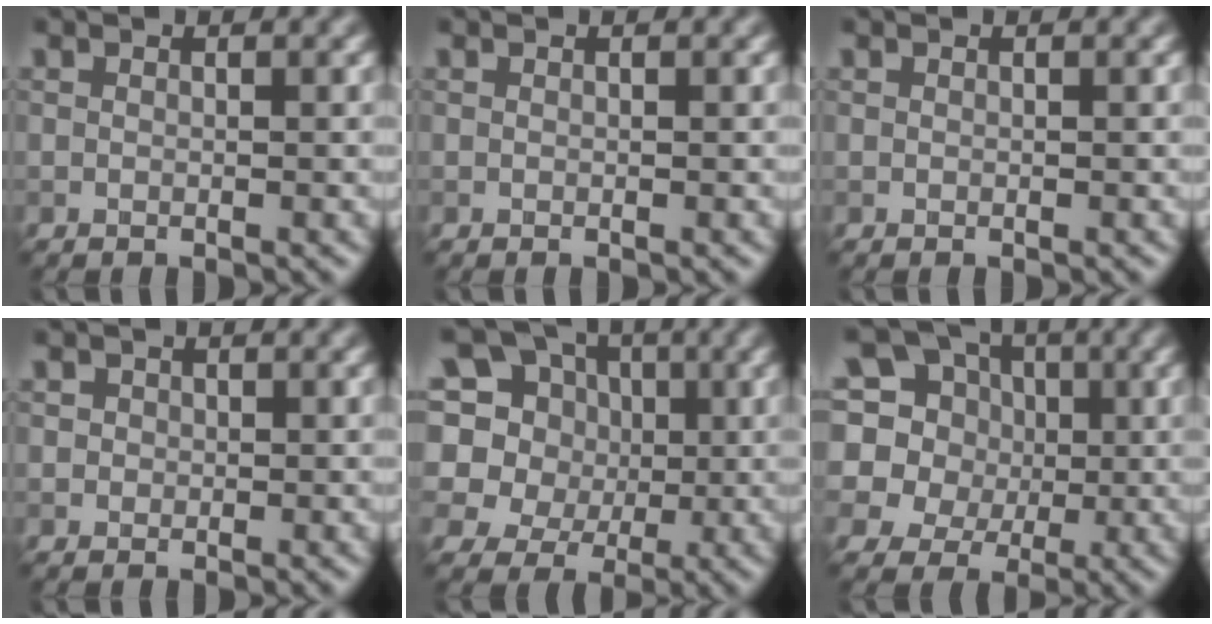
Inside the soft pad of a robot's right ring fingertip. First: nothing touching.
{"total": 0.0}
{"total": 0.0}
{"total": 0.9, "force": [0.2, 0.8, 0.2], "torque": [0.003, -0.003, 0.000]}
{"total": 14.1, "force": [5.5, 11.6, 5.8], "torque": [-0.174, 0.049, 0.081]}
{"total": 15.4, "force": [5.8, 13.0, 5.9], "torque": [-0.182, 0.057, 0.087]}